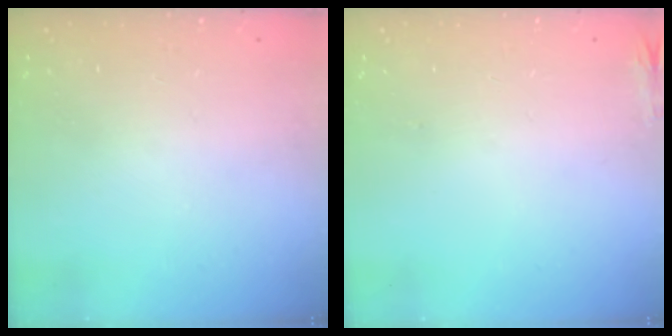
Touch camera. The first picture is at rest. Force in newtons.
{"total": 6.3, "press": 5.9, "slide": 2.1}